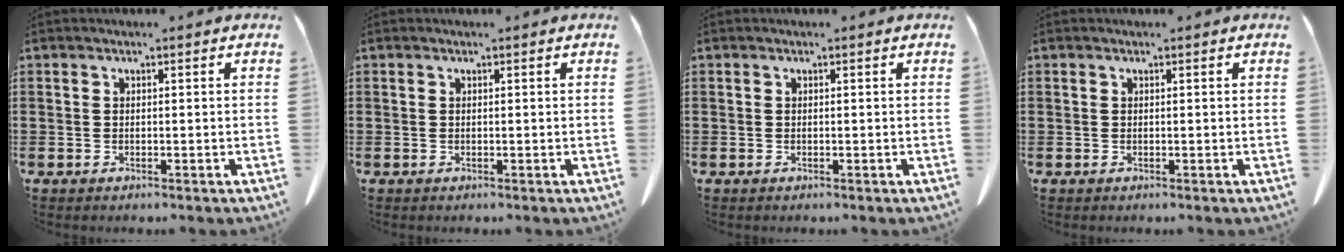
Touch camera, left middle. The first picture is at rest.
{"total": 0.0}
{"total": 0.0}
{"total": 0.0}